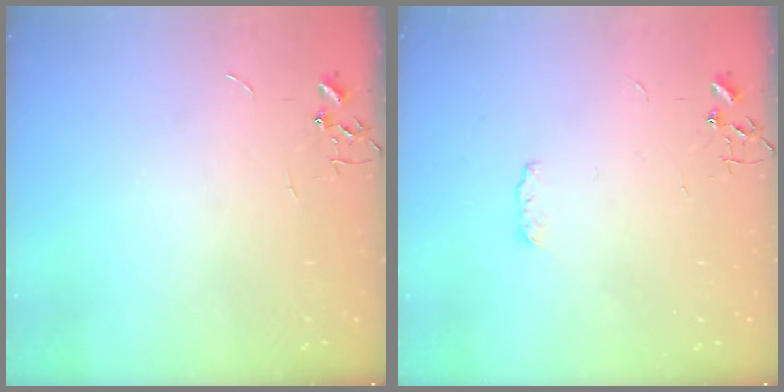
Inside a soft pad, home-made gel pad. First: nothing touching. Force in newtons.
{"total": 4.0, "press": 4.0, "slide": 0.6}